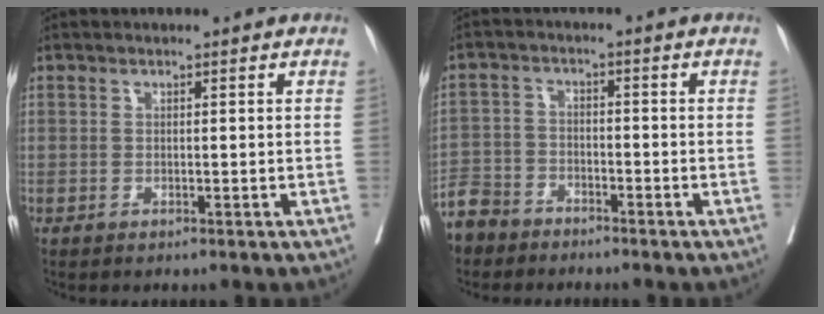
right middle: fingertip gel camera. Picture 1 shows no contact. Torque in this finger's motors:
{"motor_torque": [1.05, -0.97, 0.31, 0.03]}